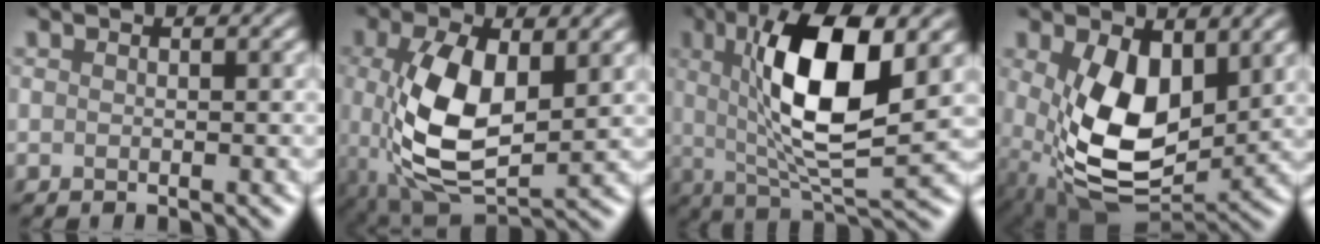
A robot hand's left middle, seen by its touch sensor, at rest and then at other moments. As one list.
[{"total": 7.6, "force": [0.4, 3.7, 6.6], "torque": [-0.164, -0.007, 0.014]}, {"total": 9.4, "force": [2.6, 2.6, 8.7], "torque": [-0.153, 0.000, 0.050]}, {"total": 8.6, "force": [1.1, 4.9, 7.0], "torque": [-0.151, -0.014, 0.029]}]